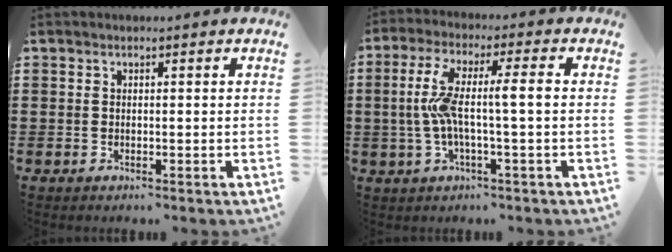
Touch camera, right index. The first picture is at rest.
{"total": 7.8, "force": [-0.4, 0.7, 7.8], "torque": [-0.154, -0.002, -0.017]}